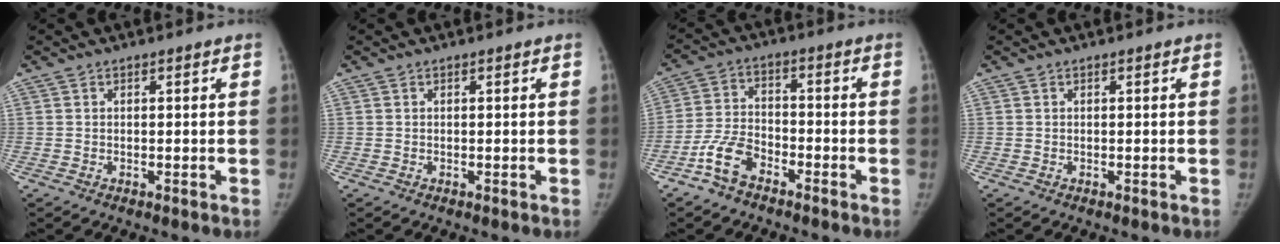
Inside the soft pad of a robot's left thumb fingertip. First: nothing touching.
{"total": 0.0}
{"total": 7.4, "force": [-5.0, 3.9, 3.9], "torque": [-0.081, 0.027, -0.102]}
{"total": 0.0}